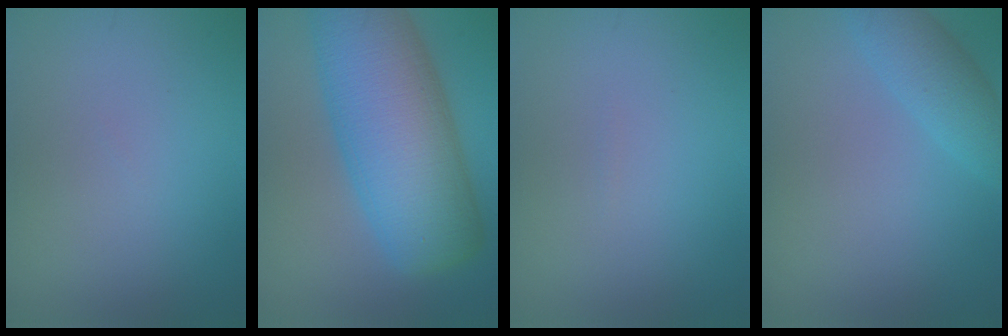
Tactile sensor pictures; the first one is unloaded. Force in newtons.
{"total": 12.4, "press": 12.4, "slide": 0.3}
{"total": 0.0}
{"total": 3.0, "press": 3.0, "slide": 0.2}